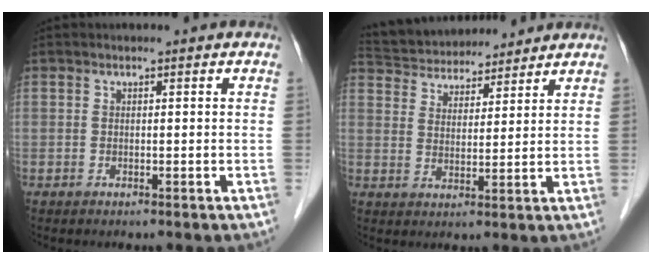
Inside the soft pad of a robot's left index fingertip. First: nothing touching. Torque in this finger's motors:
{"motor_torque": [-0.51, -0.92, 0.11, 0.01]}